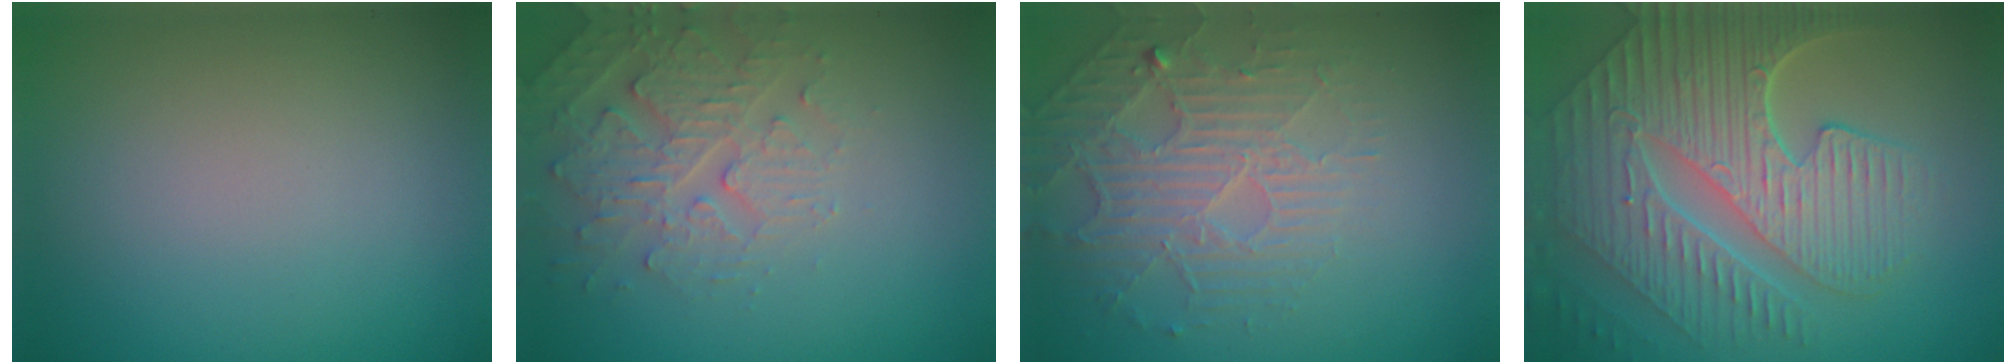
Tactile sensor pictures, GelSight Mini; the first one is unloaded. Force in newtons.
{"total": 3.9, "press": 3.8, "slide": 0.7}
{"total": 4.5, "press": 3.3, "slide": 3.1}
{"total": 9.8, "press": 6.5, "slide": 7.3}